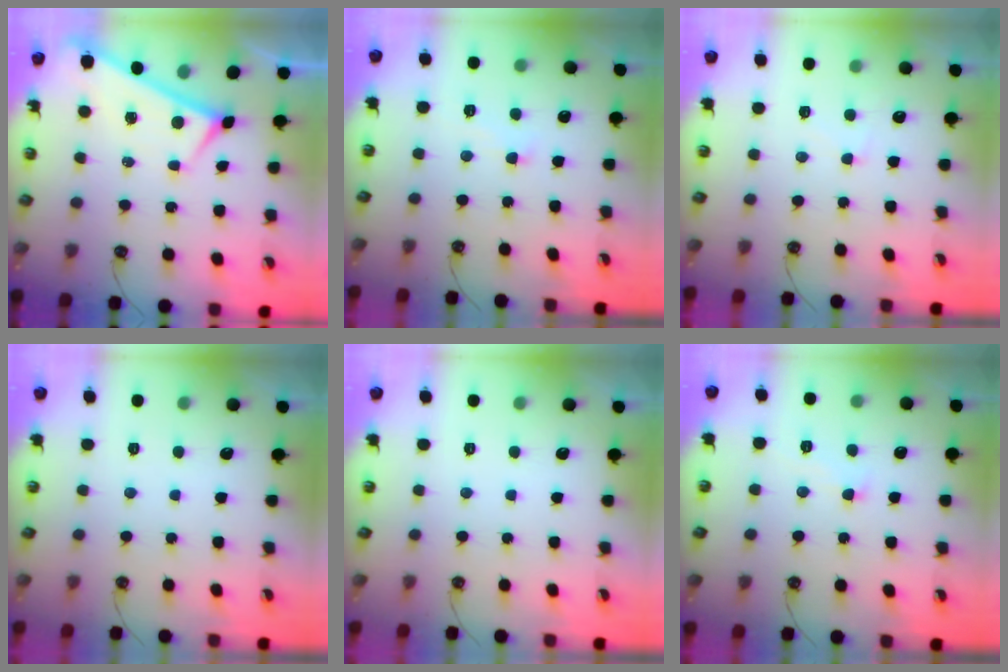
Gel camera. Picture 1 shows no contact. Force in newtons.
{"total": 1.6, "press": 1.5, "slide": 0.6}
{"total": 1.1, "press": 1.0, "slide": 0.5}
{"total": 0.0}
{"total": 0.0}
{"total": 1.2, "press": 1.1, "slide": 0.5}